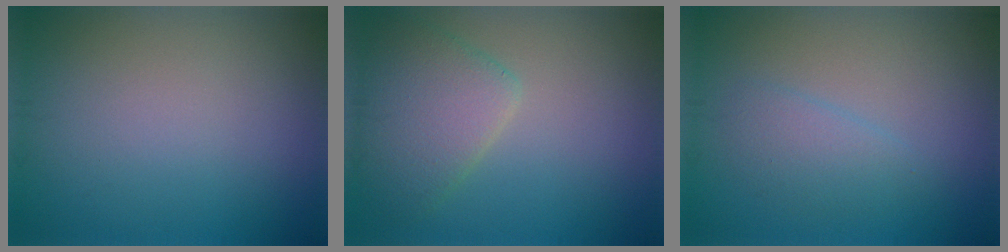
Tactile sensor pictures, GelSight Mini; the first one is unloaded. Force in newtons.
{"total": 4.3, "press": 4.3, "slide": 0.2}
{"total": 2.0, "press": 2.0, "slide": 0.1}